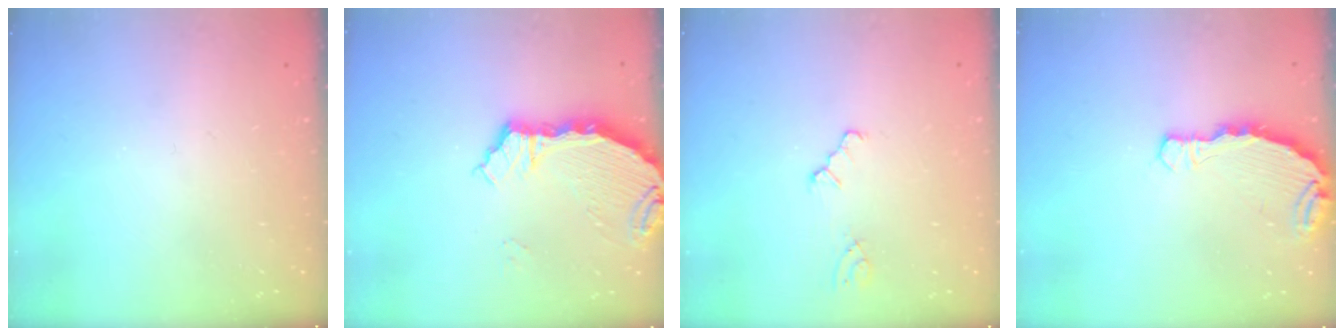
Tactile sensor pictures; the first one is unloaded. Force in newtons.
{"total": 7.0, "press": 5.5, "slide": 4.3}
{"total": 0.0}
{"total": 5.3, "press": 5.3, "slide": 0.5}